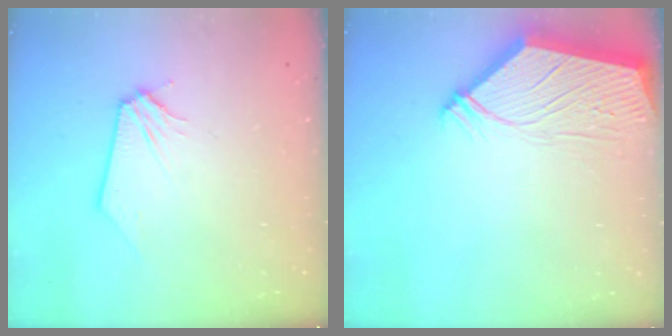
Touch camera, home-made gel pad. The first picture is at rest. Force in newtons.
{"total": 7.4, "press": 7.3, "slide": 0.8}